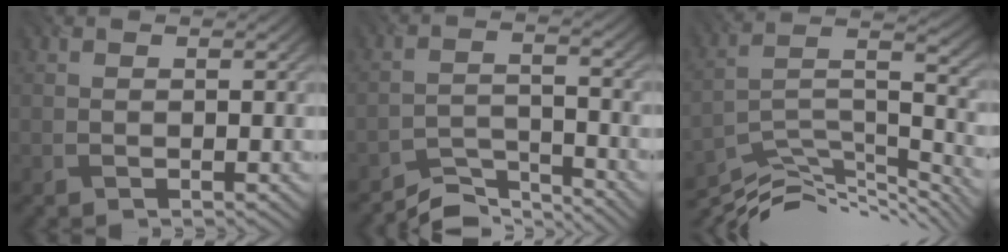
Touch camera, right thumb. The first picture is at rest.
{"total": 5.6, "force": [-5.3, 0.9, 1.5], "torque": [-0.031, -0.003, -0.099]}
{"total": 12.4, "force": [-9.5, 3.3, 7.3], "torque": [-0.140, -0.001, -0.164]}